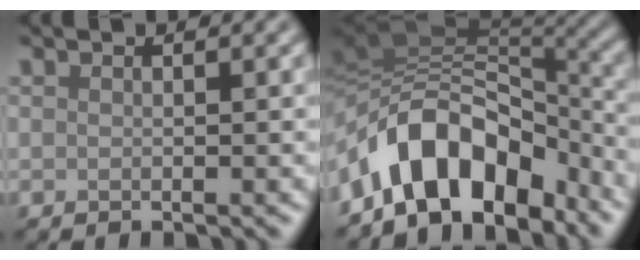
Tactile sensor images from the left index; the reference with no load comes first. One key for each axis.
{"total": 10.2, "fx": -5.2, "fy": 6.1, "fz": 6.3, "tx": -0.088, "ty": 0.022, "tz": -0.090}